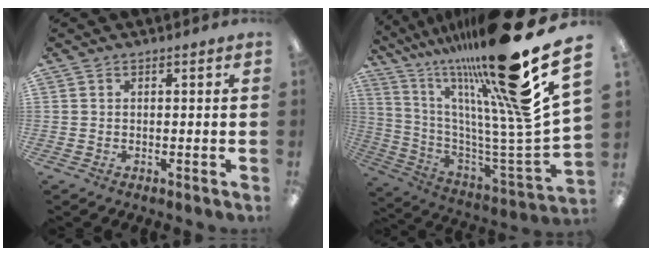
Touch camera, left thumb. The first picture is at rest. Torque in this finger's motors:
{"motor_torque": [2.10, -0.39, 2.37, -0.41, 0.71]}